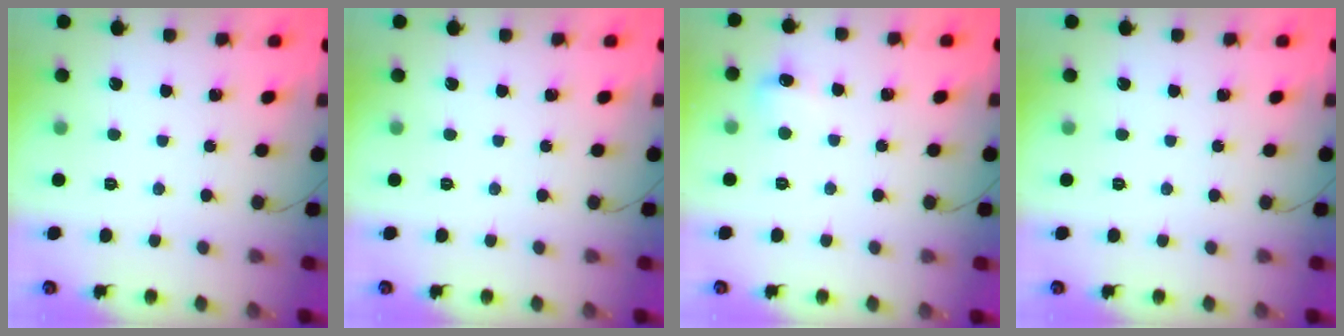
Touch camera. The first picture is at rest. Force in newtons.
{"total": 0.0}
{"total": 6.6, "press": 6.3, "slide": 1.7}
{"total": 0.0}